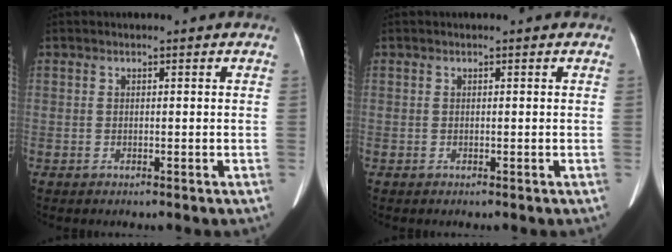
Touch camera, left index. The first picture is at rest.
{"total": 0.0}